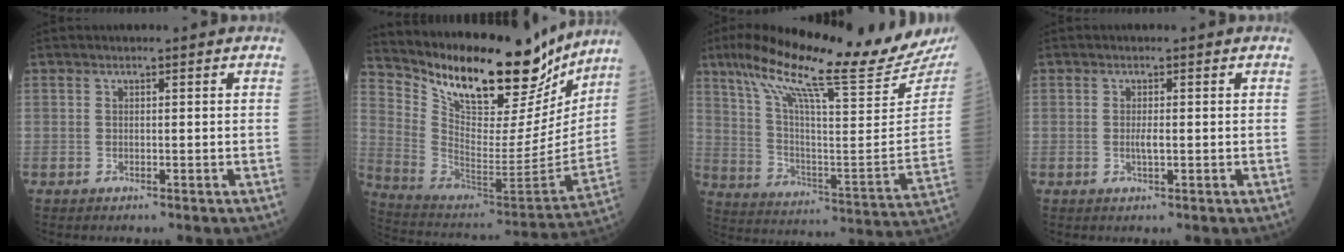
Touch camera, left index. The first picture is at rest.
{"total": 23.8, "force": [19.3, 6.5, 12.3], "torque": [-0.216, -0.031, 0.307]}
{"total": 26.1, "force": [21.0, 0.4, 15.5], "torque": [-0.261, -0.056, 0.308]}
{"total": 1.2, "force": [-0.3, 0.1, 1.2], "torque": [-0.025, -0.006, -0.005]}